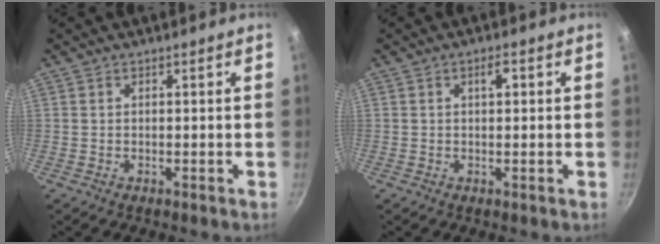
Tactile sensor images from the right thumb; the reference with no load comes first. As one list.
[{"total": 2.4, "force": [0.5, 0.8, 2.1], "torque": [-0.031, 0.002, 0.006]}]